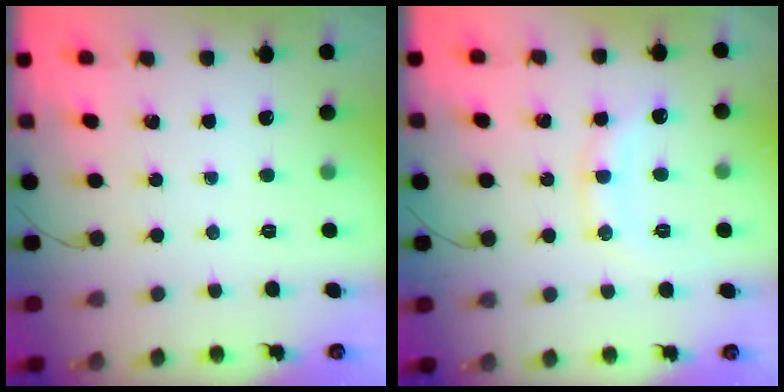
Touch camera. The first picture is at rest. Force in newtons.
{"total": 9.6, "press": 9.5, "slide": 0.7}